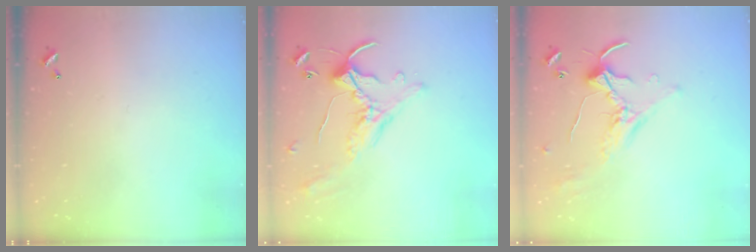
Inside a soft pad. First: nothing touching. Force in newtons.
{"total": 0.9, "press": 0.1, "slide": 0.9}
{"total": 1.0, "press": 0.5, "slide": 0.8}